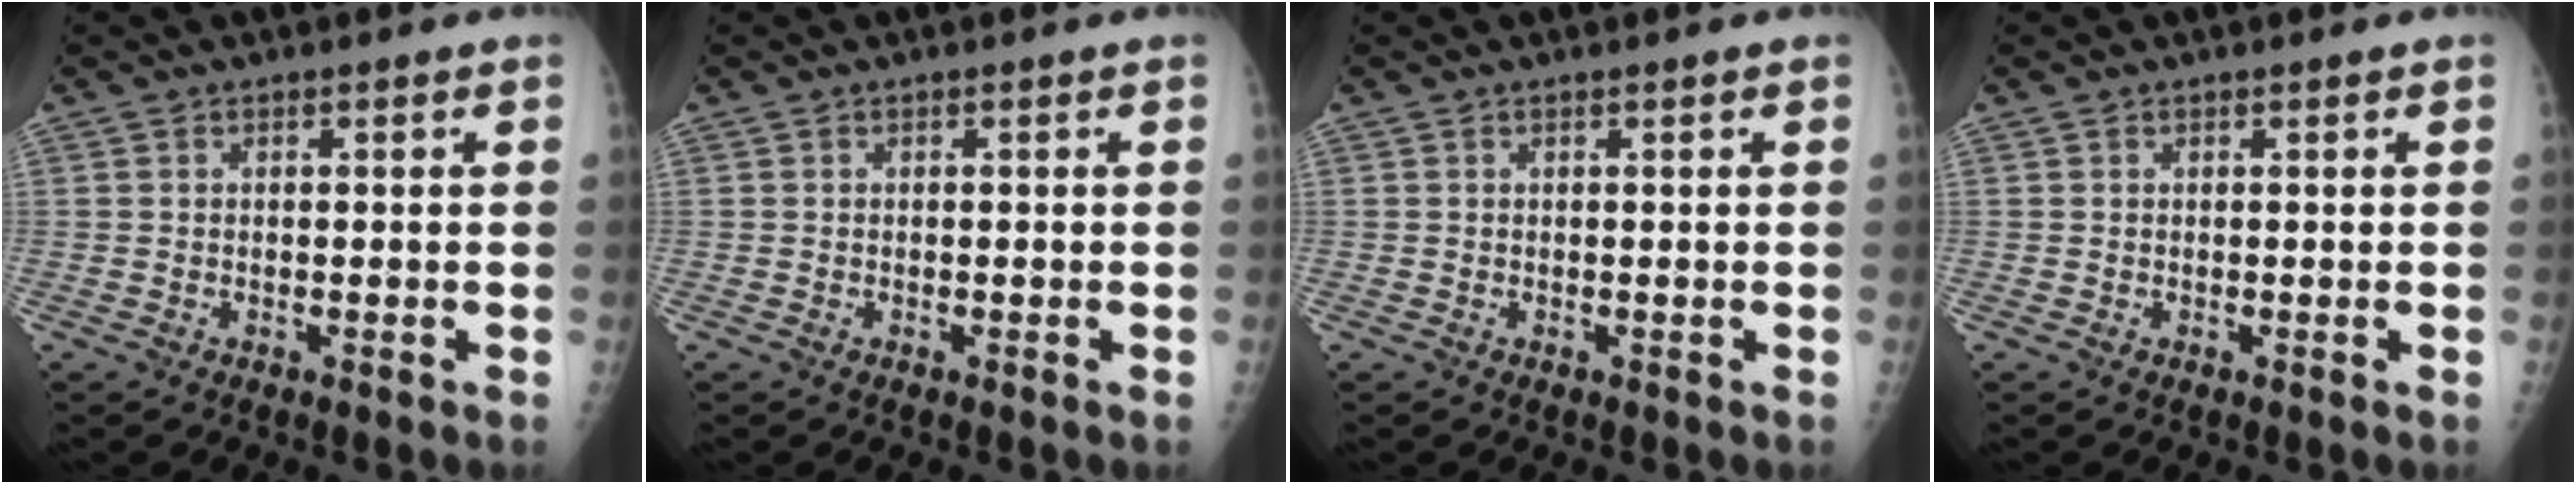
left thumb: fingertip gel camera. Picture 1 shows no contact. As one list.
[{"total": 0.0}, {"total": 0.0}, {"total": 0.0}]